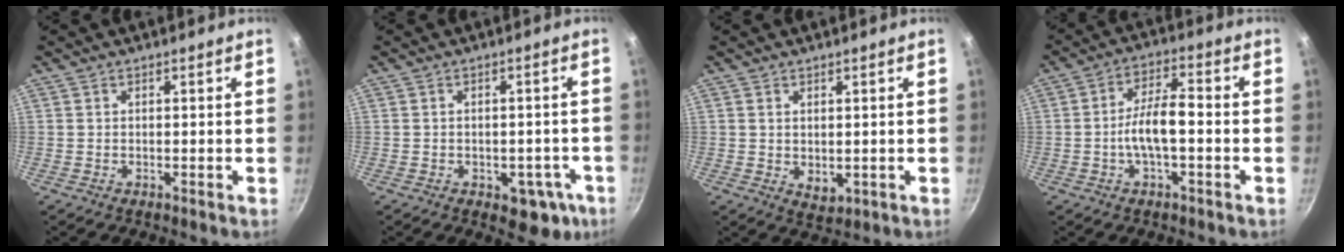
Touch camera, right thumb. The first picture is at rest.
{"total": 7.9, "force": [-3.0, 5.1, 5.2], "torque": [-0.022, 0.021, -0.025]}
{"total": 3.1, "force": [0.4, 2.1, 2.2], "torque": [-0.032, -0.011, 0.011]}
{"total": 7.9, "force": [-1.6, 2.9, 7.2], "torque": [-0.125, 0.032, -0.034]}